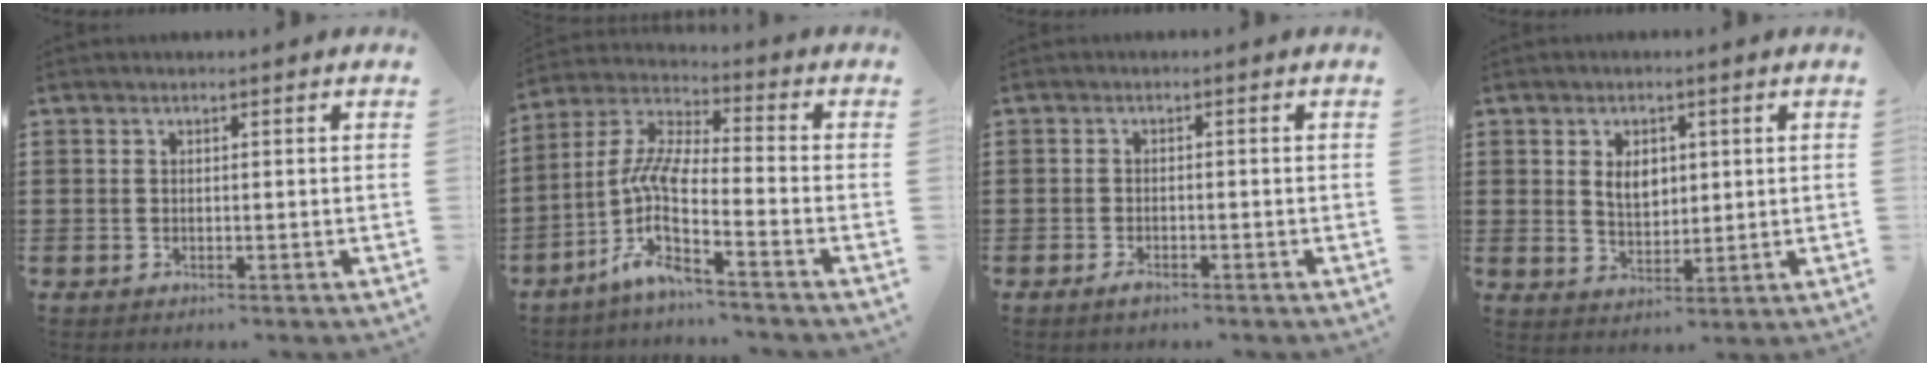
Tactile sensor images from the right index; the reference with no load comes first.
{"total": 7.8, "force": [-4.1, 1.0, 6.6], "torque": [-0.170, -0.039, -0.096]}
{"total": 1.3, "force": [-0.9, 0.4, 0.7], "torque": [-0.014, -0.003, -0.017]}
{"total": 4.2, "force": [1.2, 3.1, 2.7], "torque": [-0.046, 0.007, 0.015]}